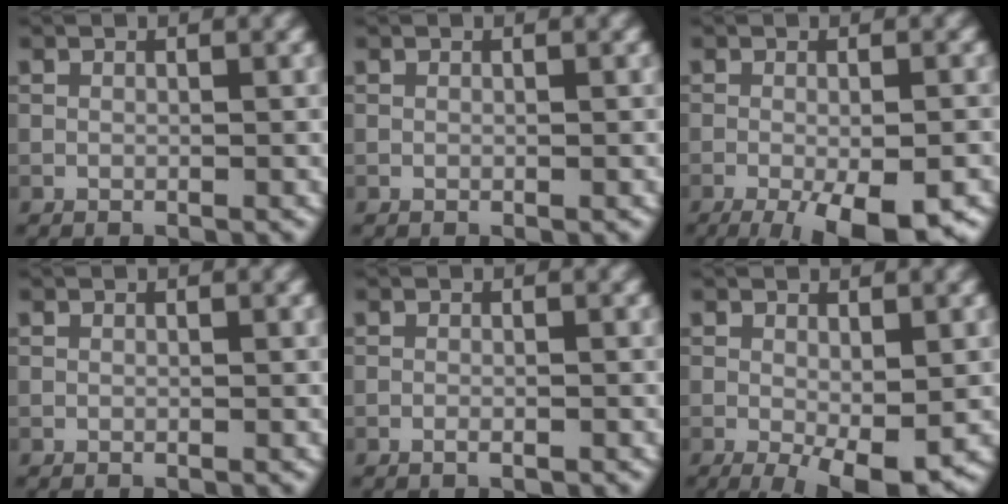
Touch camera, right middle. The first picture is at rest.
{"total": 0.0}
{"total": 7.6, "force": [-4.0, 1.9, 6.1], "torque": [-0.092, -0.010, -0.059]}
{"total": 0.0}
{"total": 0.9, "force": [-0.5, 0.2, 0.7], "torque": [-0.011, -0.002, -0.009]}
{"total": 4.4, "force": [-1.2, 1.3, 4.0], "torque": [-0.062, -0.015, -0.016]}